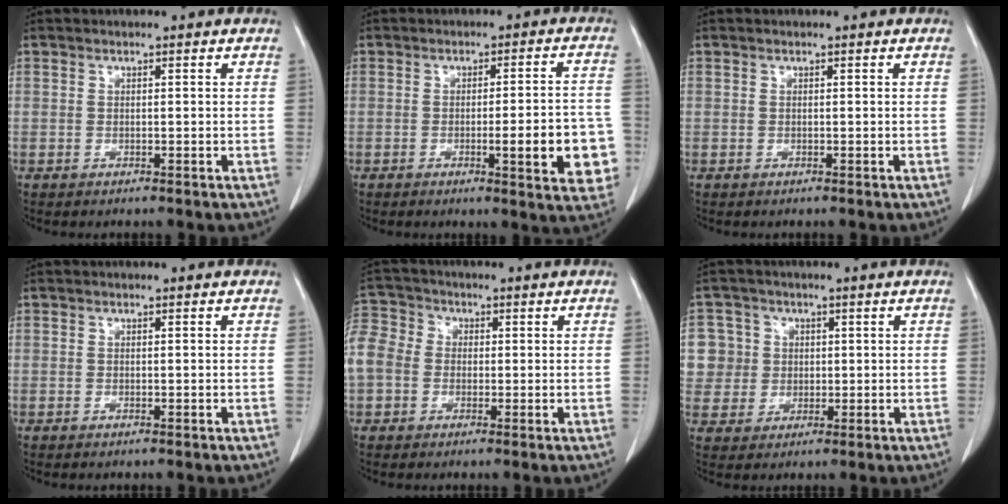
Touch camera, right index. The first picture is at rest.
{"total": 10.6, "force": [-3.0, 1.7, 10.0], "torque": [-0.106, 0.005, -0.034]}
{"total": 0.0}
{"total": 0.0}
{"total": 17.4, "force": [0.1, 15.8, 7.5], "torque": [-0.253, 0.064, -0.001]}
{"total": 7.1, "force": [1.2, 7.0, 0.4], "torque": [-0.007, 0.024, 0.029]}